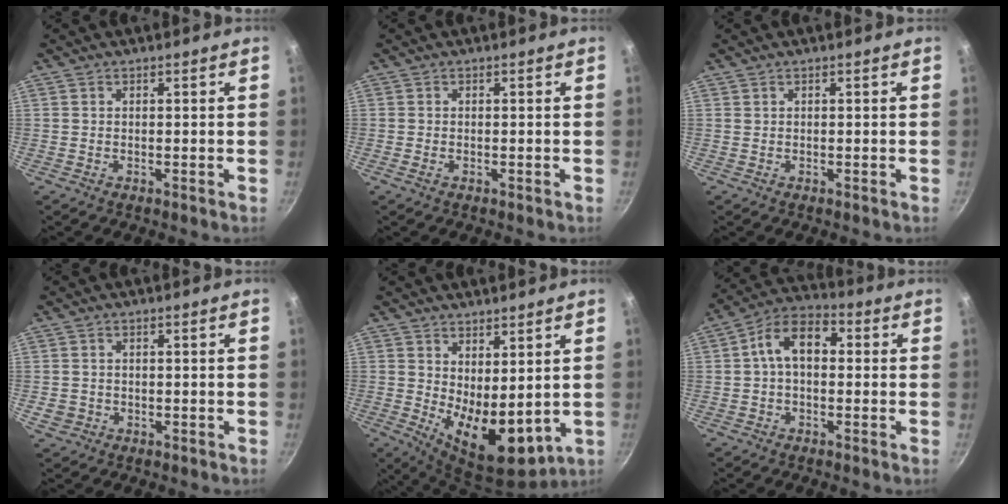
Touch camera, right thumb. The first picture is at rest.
{"total": 0.7, "force": [-0.3, 0.4, 0.5], "torque": [-0.008, -0.001, -0.006]}
{"total": 0.0}
{"total": 2.6, "force": [-0.5, 2.3, 1.2], "torque": [-0.019, 0.000, -0.003]}
{"total": 11.1, "force": [1.7, 5.6, 9.5], "torque": [-0.122, -0.044, 0.044]}
{"total": 9.9, "force": [1.1, 6.3, 7.5], "torque": [-0.103, 0.033, 0.002]}